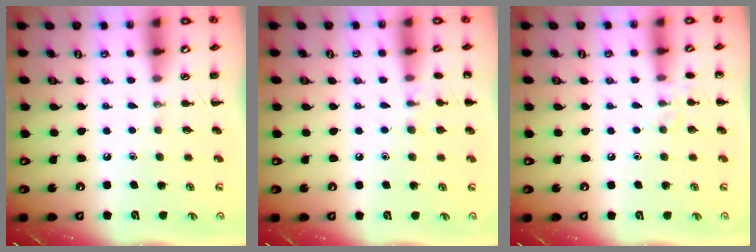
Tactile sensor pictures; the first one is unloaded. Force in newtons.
{"total": 7.0, "press": 6.8, "slide": 1.9}
{"total": 5.9, "press": 5.7, "slide": 1.5}